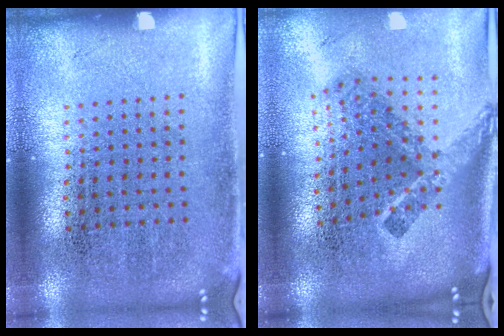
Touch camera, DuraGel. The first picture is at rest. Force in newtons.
{"total": 2.4, "press": 1.6, "slide": 1.8}